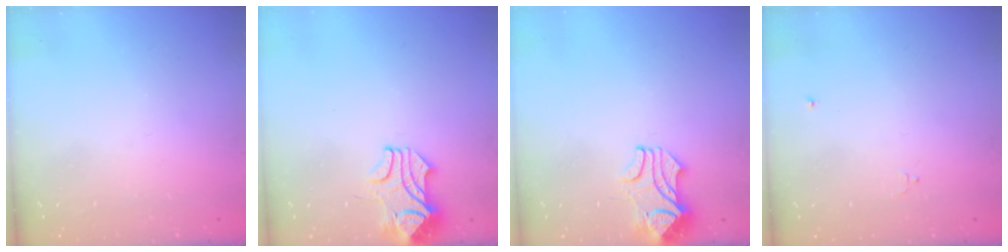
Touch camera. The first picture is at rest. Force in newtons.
{"total": 2.4, "press": 2.2, "slide": 1.0}
{"total": 2.4, "press": 2.2, "slide": 0.9}
{"total": 0.0}